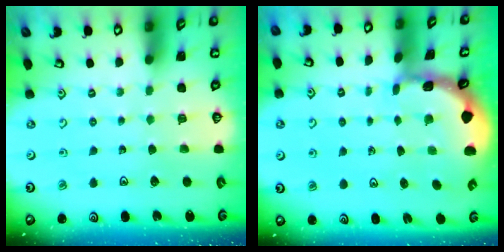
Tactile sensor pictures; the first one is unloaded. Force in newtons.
{"total": 2.6, "press": 2.6, "slide": 0.3}